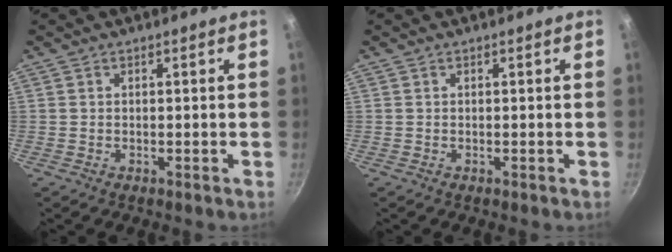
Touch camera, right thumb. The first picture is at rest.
{"total": 0.0}